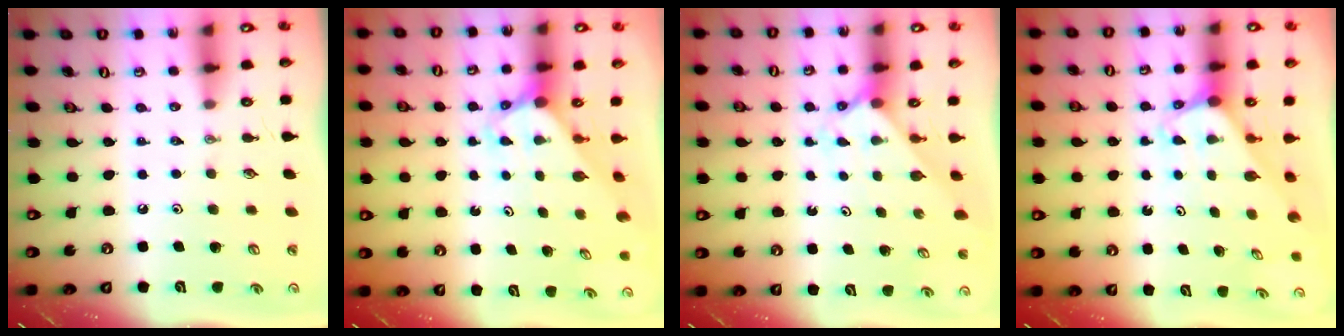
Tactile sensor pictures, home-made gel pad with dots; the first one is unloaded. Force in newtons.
{"total": 3.0, "press": 3.0, "slide": 0.2}
{"total": 2.2, "press": 2.2, "slide": 0.2}
{"total": 2.0, "press": 2.0, "slide": 0.1}